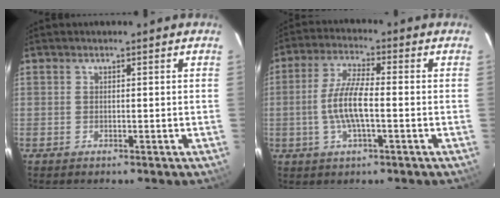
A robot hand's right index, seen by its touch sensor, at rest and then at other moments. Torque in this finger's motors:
{"motor_torque": [0.54, -0.02, 0.64, 0.17]}